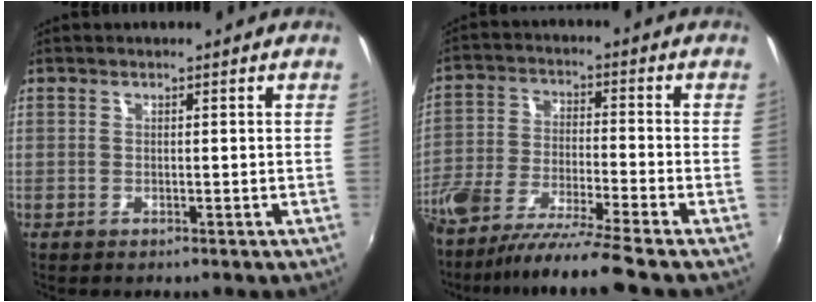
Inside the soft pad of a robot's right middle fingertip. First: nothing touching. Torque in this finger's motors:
{"motor_torque": [1.08, -1.06, 0.35, 0.17]}